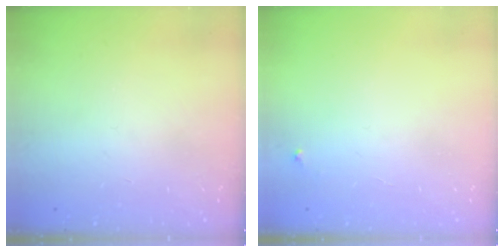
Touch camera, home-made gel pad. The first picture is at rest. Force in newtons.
{"total": 2.2, "press": 2.2, "slide": 0.1}